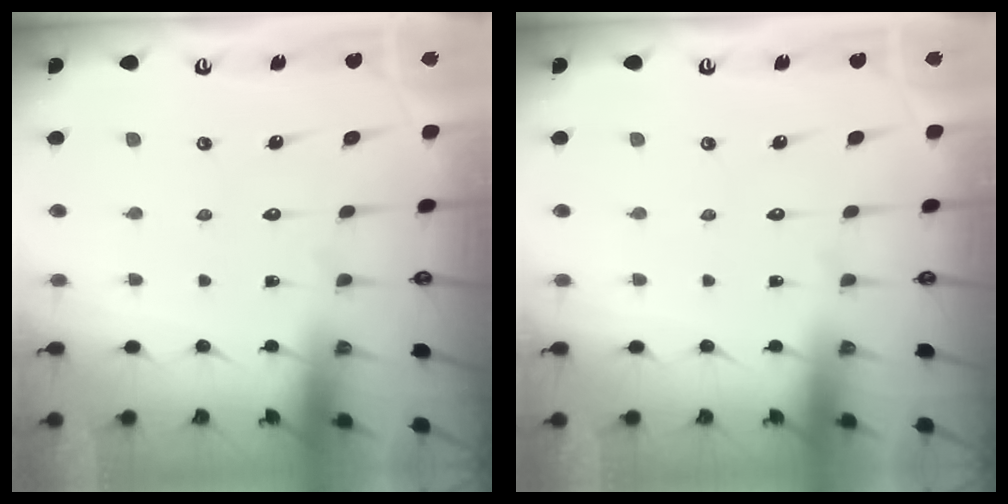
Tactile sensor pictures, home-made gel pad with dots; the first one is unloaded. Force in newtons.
{"total": 0.0}